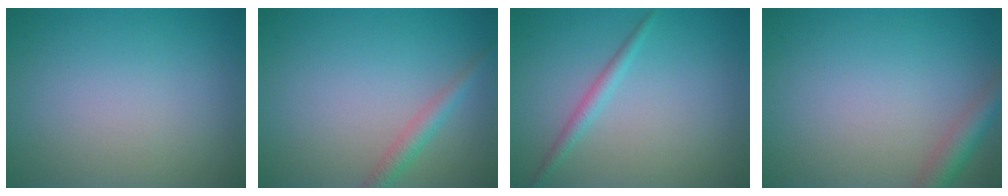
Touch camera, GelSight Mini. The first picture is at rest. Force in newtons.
{"total": 1.9, "press": 1.9, "slide": 0.0}
{"total": 1.5, "press": 1.5, "slide": 0.0}
{"total": 2.9, "press": 2.9, "slide": 0.2}